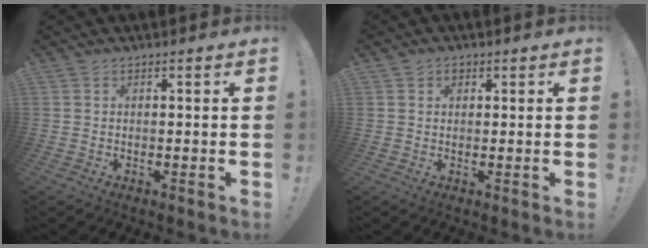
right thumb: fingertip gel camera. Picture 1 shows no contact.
{"total": 1.7, "force": [0.5, 1.5, 0.7], "torque": [-0.002, 0.001, 0.007]}